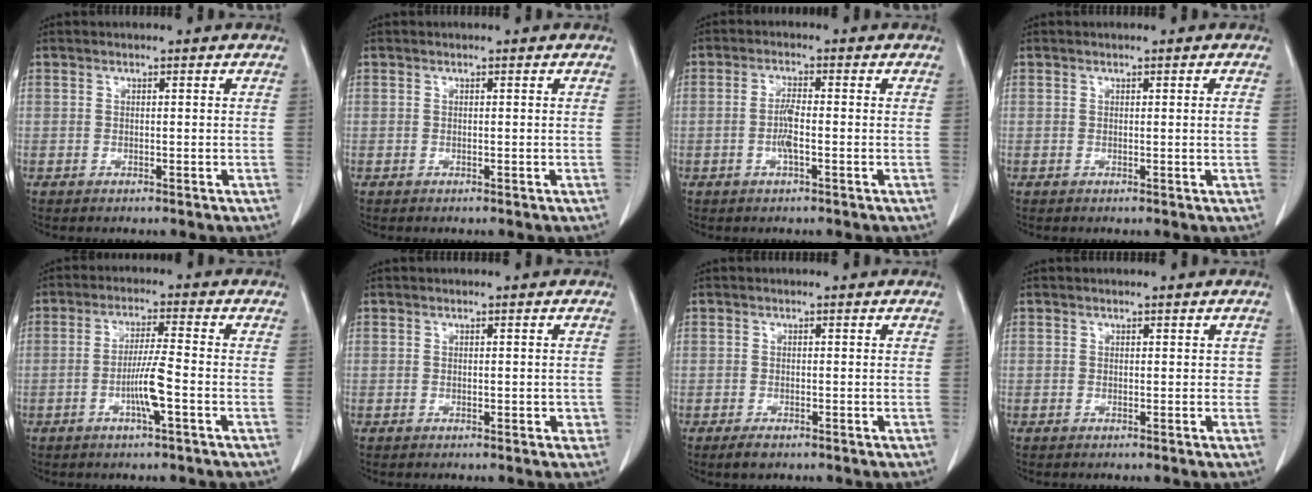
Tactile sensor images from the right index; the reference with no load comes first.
{"total": 0.0}
{"total": 3.2, "force": [-0.8, 0.4, 3.1], "torque": [-0.068, 0.001, -0.016]}
{"total": 0.9, "force": [0.1, -0.1, 0.9], "torque": [-0.012, 0.000, 0.001]}
{"total": 5.7, "force": [-1.9, -0.3, 5.3], "torque": [-0.109, -0.002, -0.033]}
{"total": 1.5, "force": [-0.2, 0.8, 1.2], "torque": [-0.013, 0.003, 0.001]}
{"total": 1.6, "force": [-1.0, 1.0, 0.8], "torque": [-0.016, -0.001, -0.014]}
{"total": 1.2, "force": [0.3, 1.0, 0.6], "torque": [0.003, 0.009, 0.002]}